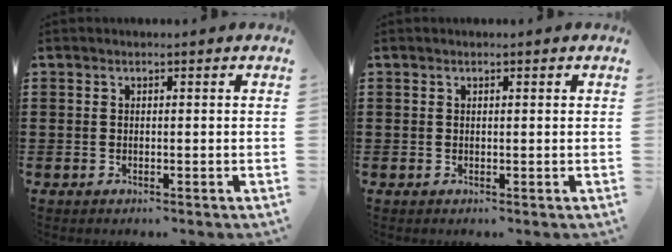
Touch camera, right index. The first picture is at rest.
{"total": 0.0}